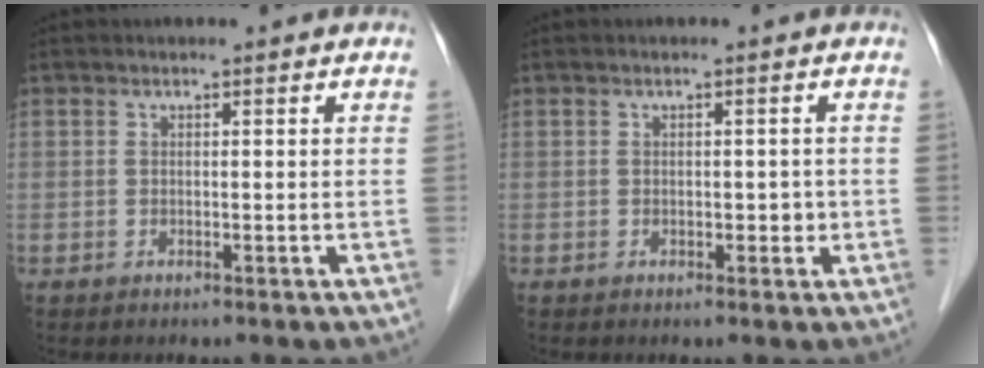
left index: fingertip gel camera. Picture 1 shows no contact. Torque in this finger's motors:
{"motor_torque": [-0.15, 0.05, 0.00, -0.01]}